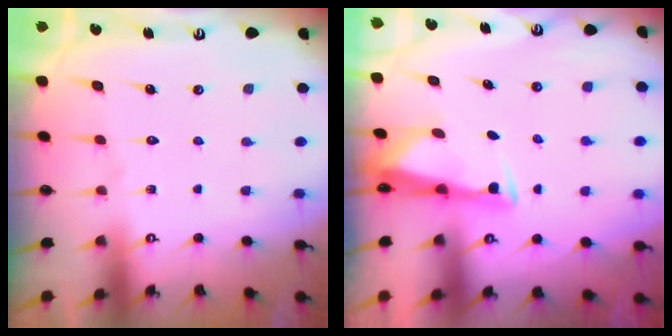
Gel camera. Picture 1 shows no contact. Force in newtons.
{"total": 2.9, "press": 2.7, "slide": 0.8}